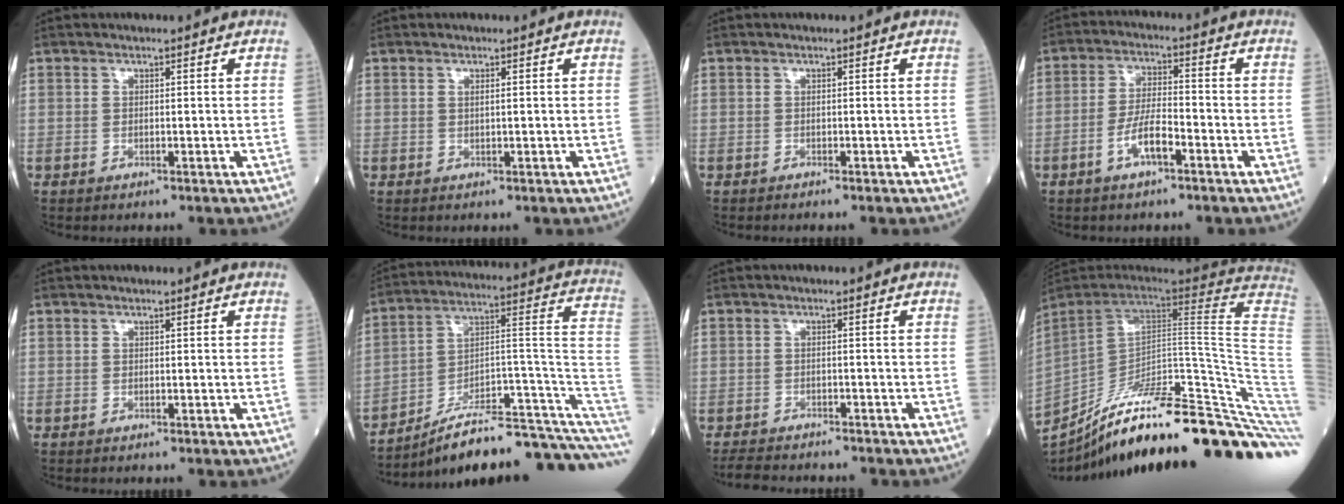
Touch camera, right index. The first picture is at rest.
{"total": 0.5, "force": [0.2, 0.0, 0.5], "torque": [-0.013, -0.001, 0.002]}
{"total": 0.5, "force": [-0.5, 0.0, 0.2], "torque": [-0.002, -0.001, -0.012]}
{"total": 5.7, "force": [-2.9, 1.3, 4.7], "torque": [-0.097, 0.006, -0.057]}
{"total": 0.0}
{"total": 21.4, "force": [-18.3, 1.3, 10.9], "torque": [-0.086, 0.057, -0.272]}
{"total": 1.6, "force": [-1.4, 0.5, 0.5], "torque": [-0.011, -0.003, -0.021]}
{"total": 35.3, "force": [-26.9, 1.4, 22.9], "torque": [-0.212, -0.045, -0.375]}